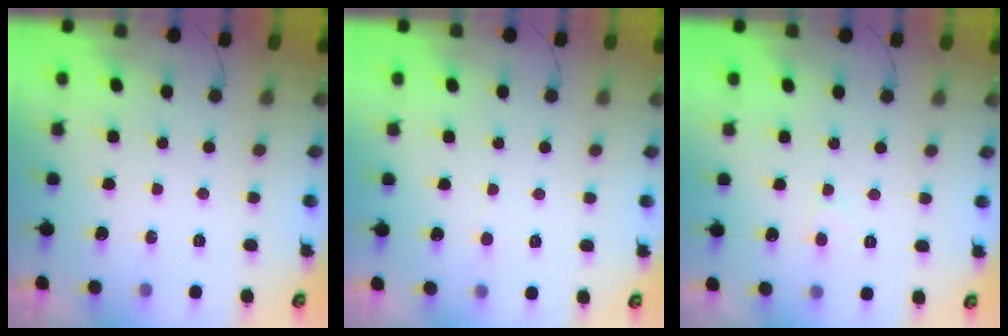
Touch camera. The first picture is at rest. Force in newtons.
{"total": 3.7, "press": 3.7, "slide": 0.4}
{"total": 3.6, "press": 3.6, "slide": 0.3}